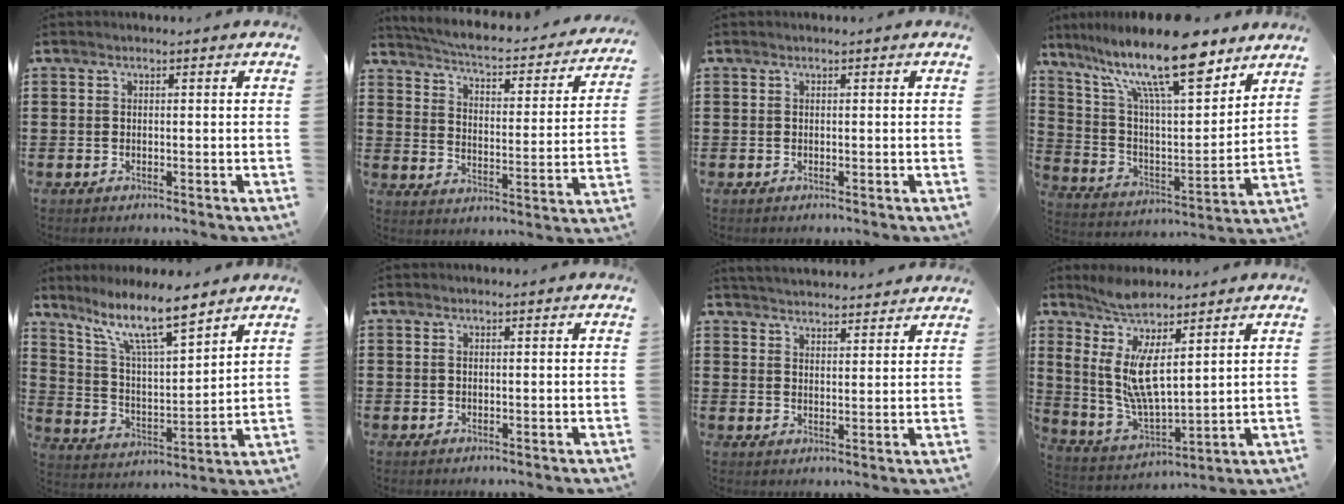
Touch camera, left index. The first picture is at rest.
{"total": 3.8, "force": [3.5, 0.0, 1.5], "torque": [-0.052, -0.035, 0.050]}
{"total": 0.0}
{"total": 17.3, "force": [11.8, 4.9, 11.6], "torque": [-0.237, -0.052, 0.197]}
{"total": 10.8, "force": [8.4, 1.9, 6.6], "torque": [-0.143, -0.034, 0.148]}
{"total": 0.0}
{"total": 3.5, "force": [3.5, 0.0, 0.1], "torque": [-0.013, -0.016, 0.064]}
{"total": 10.1, "force": [4.7, 3.1, 8.3], "torque": [-0.196, -0.033, 0.082]}